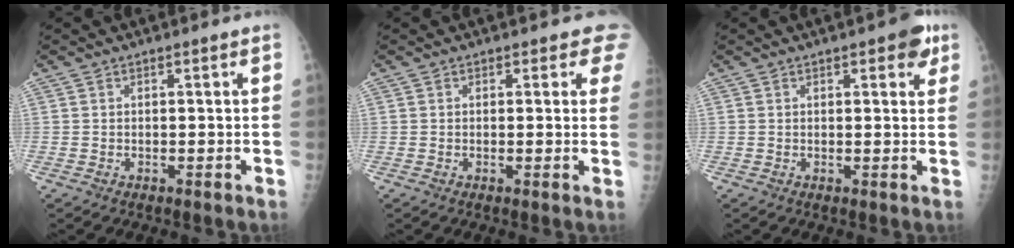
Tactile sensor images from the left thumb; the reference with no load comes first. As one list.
[{"total": 3.1, "force": [2.3, 1.6, 1.4], "torque": [0.013, -0.008, 0.011]}, {"total": 4.5, "force": [2.3, 1.8, 3.5], "torque": [-0.025, -0.005, 0.020]}]